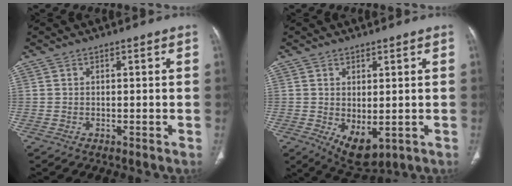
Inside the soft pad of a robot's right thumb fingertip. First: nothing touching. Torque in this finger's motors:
{"motor_torque": [-0.48, 0.29, 0.43, 0.48, 0.24]}